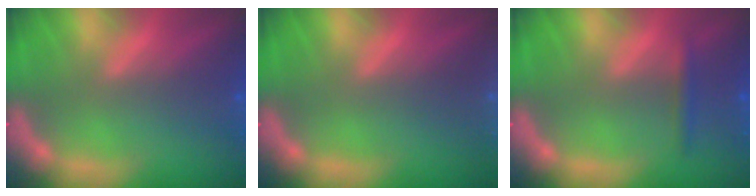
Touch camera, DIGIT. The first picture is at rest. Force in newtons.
{"total": 6.0}
{"total": 1.4}